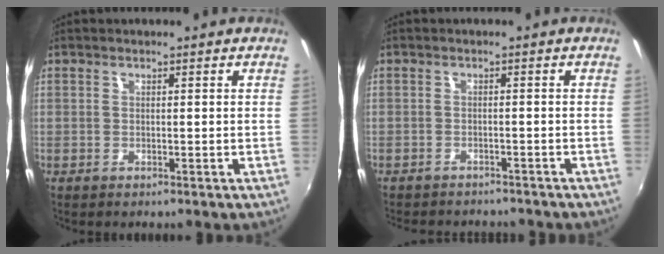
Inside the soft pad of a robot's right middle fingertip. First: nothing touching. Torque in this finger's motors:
{"motor_torque": [1.01, -1.13, 0.30, 0.06]}